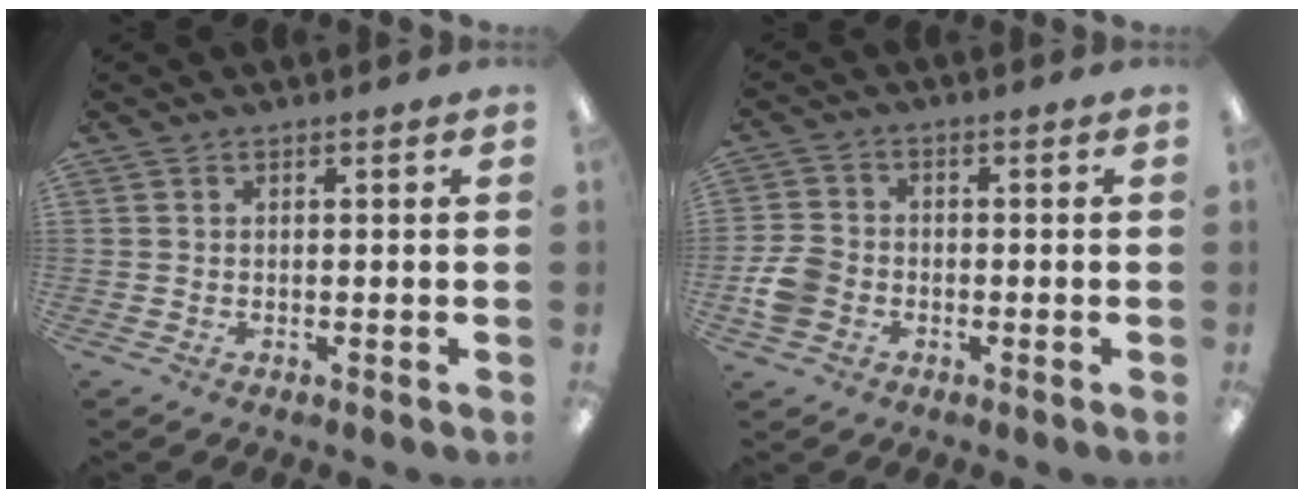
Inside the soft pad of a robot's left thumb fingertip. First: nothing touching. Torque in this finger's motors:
{"motor_torque": [-0.56, 0.57, 0.30, -0.35, 0.03]}